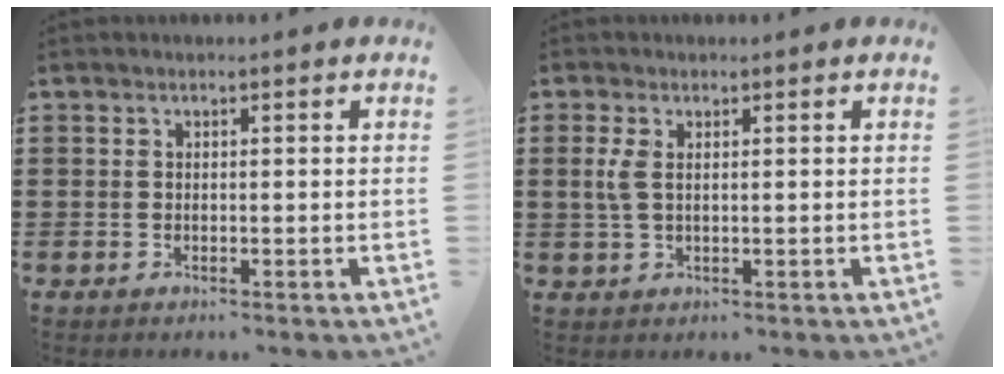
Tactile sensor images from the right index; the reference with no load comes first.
{"total": 2.6, "force": [0.5, 1.1, 2.3], "torque": [-0.062, 0.001, 0.003]}